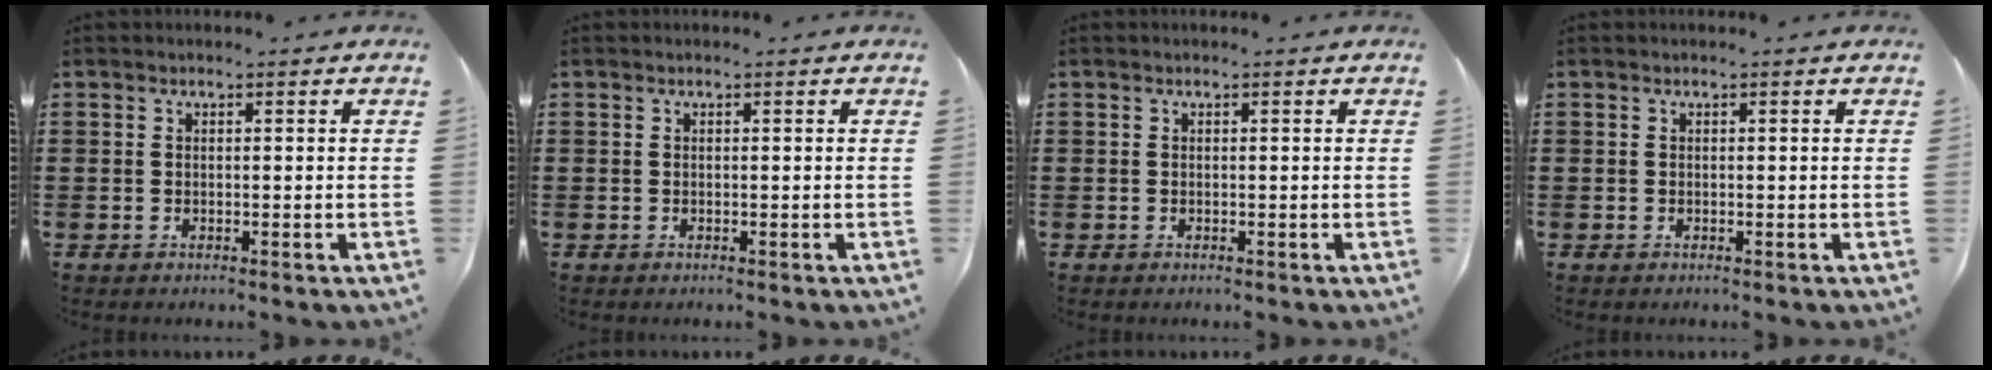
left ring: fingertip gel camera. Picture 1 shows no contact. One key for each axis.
{"total": 0.0}
{"total": 0.0}
{"total": 0.0}